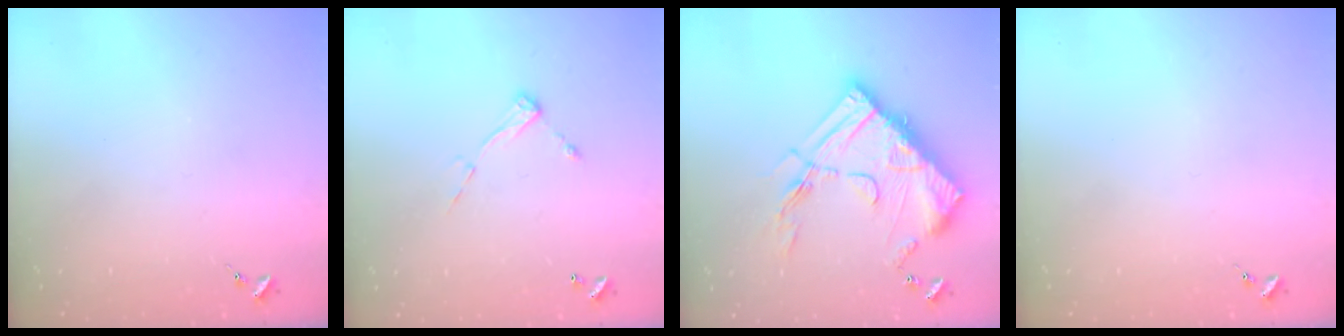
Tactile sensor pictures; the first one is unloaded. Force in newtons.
{"total": 6.9, "press": 6.9, "slide": 0.4}
{"total": 21.5, "press": 21.4, "slide": 1.6}
{"total": 0.0}